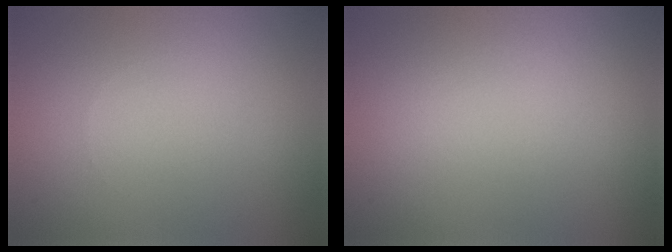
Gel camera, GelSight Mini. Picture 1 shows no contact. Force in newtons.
{"total": 0.0}